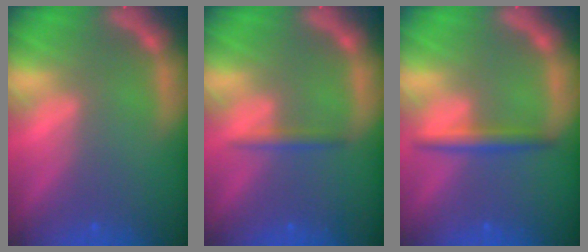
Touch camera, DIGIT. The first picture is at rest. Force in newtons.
{"total": 1.4}
{"total": 2.5}